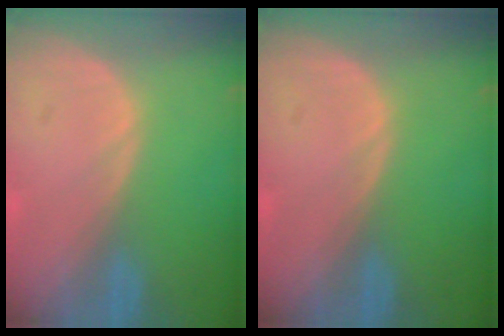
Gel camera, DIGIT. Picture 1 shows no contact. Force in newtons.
{"total": 0.0}